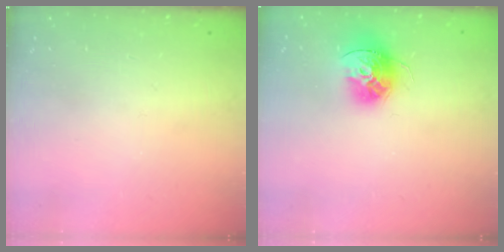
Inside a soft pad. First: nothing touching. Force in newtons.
{"total": 13.6, "press": 13.6, "slide": 1.3}